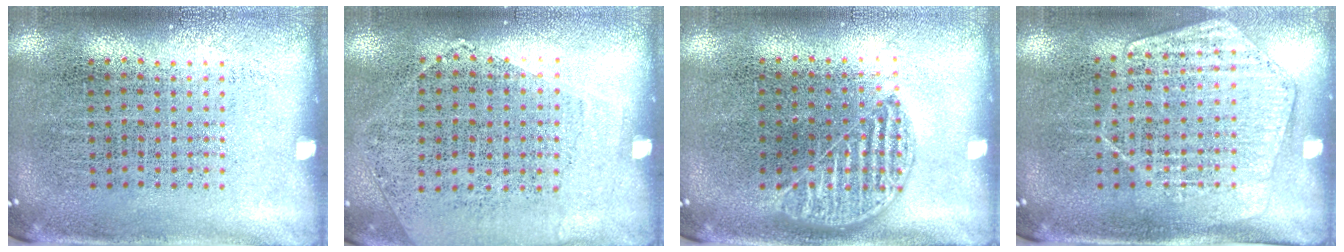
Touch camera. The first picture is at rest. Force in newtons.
{"total": 1.1, "press": 0.9, "slide": 0.7}
{"total": 1.0, "press": 0.8, "slide": 0.4}
{"total": 1.4, "press": 1.4, "slide": 0.2}